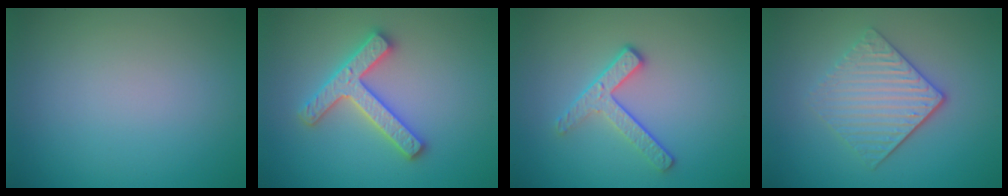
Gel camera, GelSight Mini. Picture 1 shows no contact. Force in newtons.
{"total": 4.6, "press": 4.6, "slide": 0.8}
{"total": 2.9, "press": 2.4, "slide": 1.6}
{"total": 4.1, "press": 3.4, "slide": 2.3}